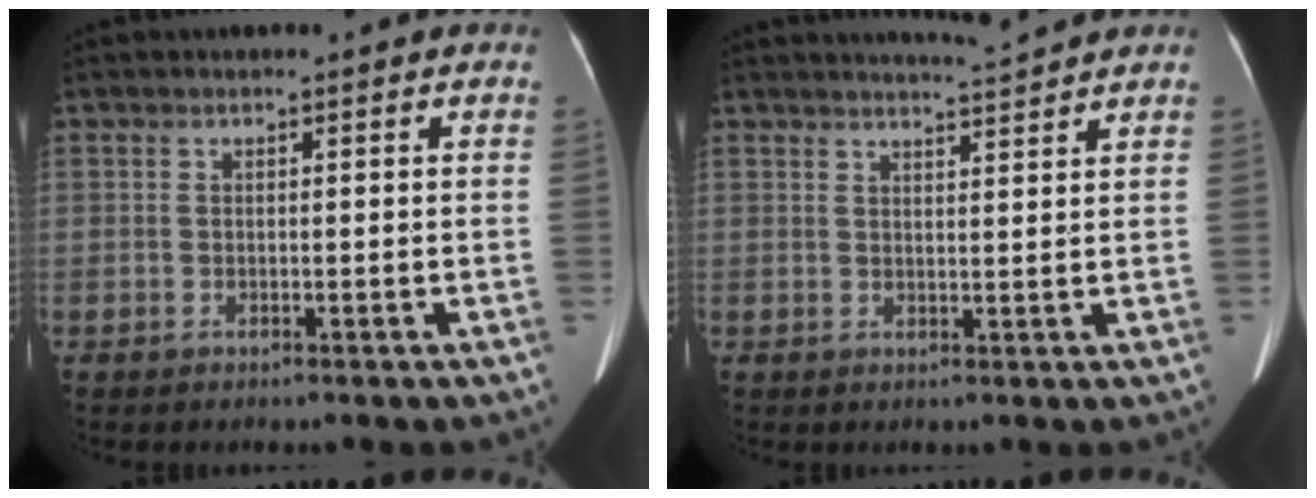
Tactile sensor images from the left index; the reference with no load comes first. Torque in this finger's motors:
{"motor_torque": [-0.01, -0.52, -0.01, 0.01]}